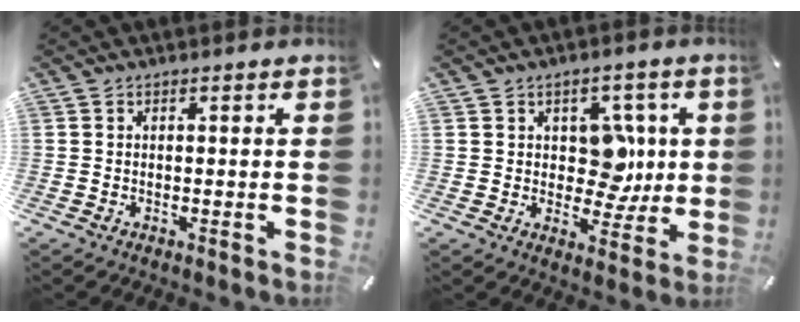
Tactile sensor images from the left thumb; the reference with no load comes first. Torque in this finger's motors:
{"motor_torque": [1.07, 1.42, 0.28, -0.49, 0.14]}